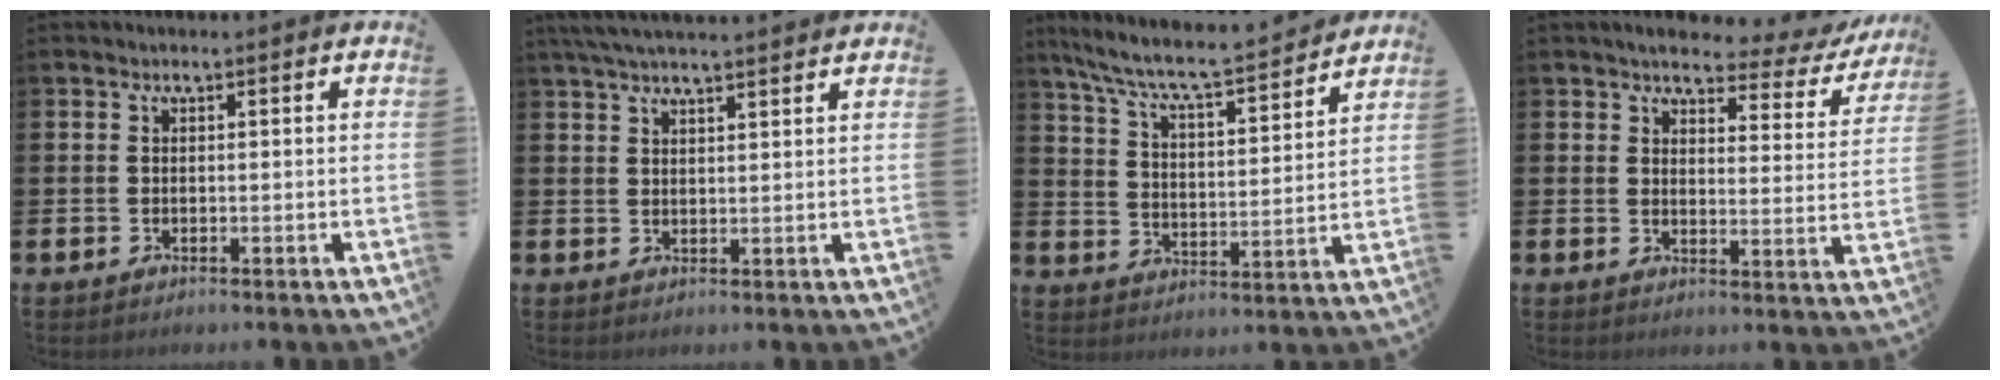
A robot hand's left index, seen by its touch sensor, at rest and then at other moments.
{"total": 4.0, "force": [3.7, 0.2, 1.5], "torque": [-0.042, -0.006, 0.070]}
{"total": 7.2, "force": [6.7, 0.5, 2.6], "torque": [-0.081, -0.056, 0.110]}
{"total": 3.8, "force": [3.4, 1.3, 1.1], "torque": [-0.024, -0.031, 0.048]}